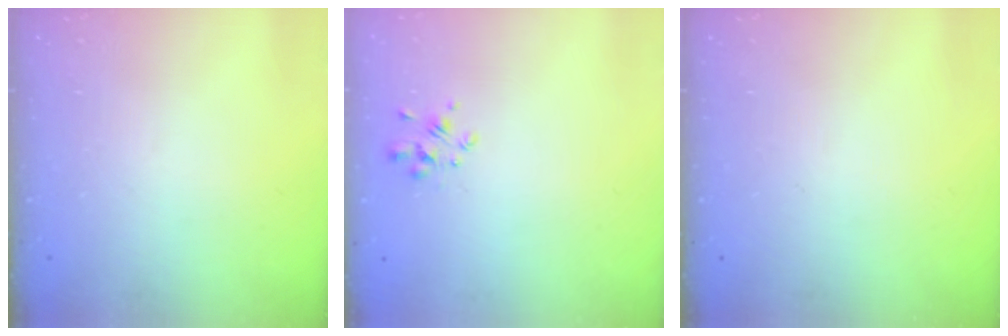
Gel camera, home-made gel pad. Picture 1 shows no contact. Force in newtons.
{"total": 2.4, "press": 2.2, "slide": 0.9}
{"total": 0.0}